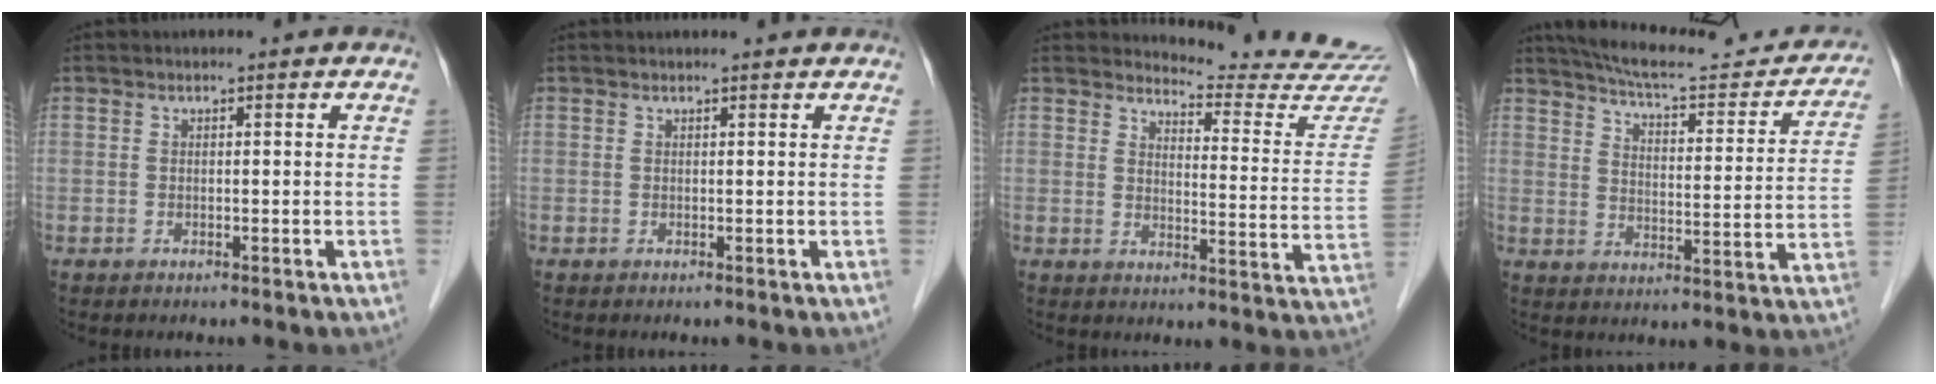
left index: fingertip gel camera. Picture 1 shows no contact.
{"total": 2.0, "force": [2.0, -0.1, 0.4], "torque": [-0.008, 0.010, 0.022]}
{"total": 14.9, "force": [14.9, -0.1, 1.2], "torque": [-0.003, -0.116, 0.156]}
{"total": 19.7, "force": [17.9, 3.7, 7.2], "torque": [-0.101, -0.013, 0.230]}